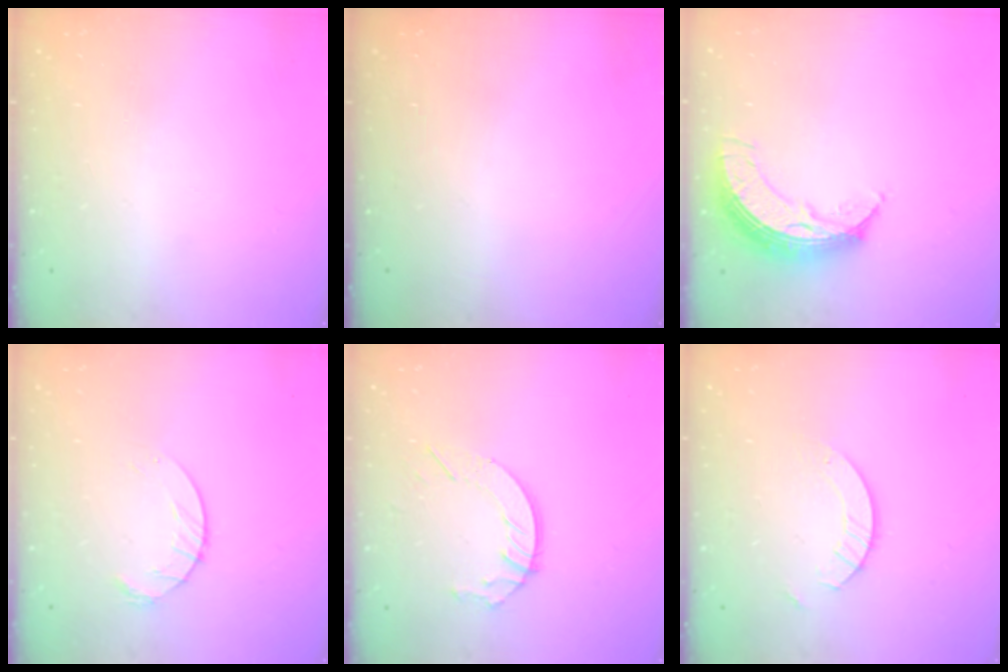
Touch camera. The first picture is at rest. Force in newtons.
{"total": 0.0}
{"total": 10.1, "press": 10.0, "slide": 1.0}
{"total": 4.6, "press": 4.5, "slide": 0.6}
{"total": 6.7, "press": 6.7, "slide": 0.3}
{"total": 4.0, "press": 4.0, "slide": 0.4}